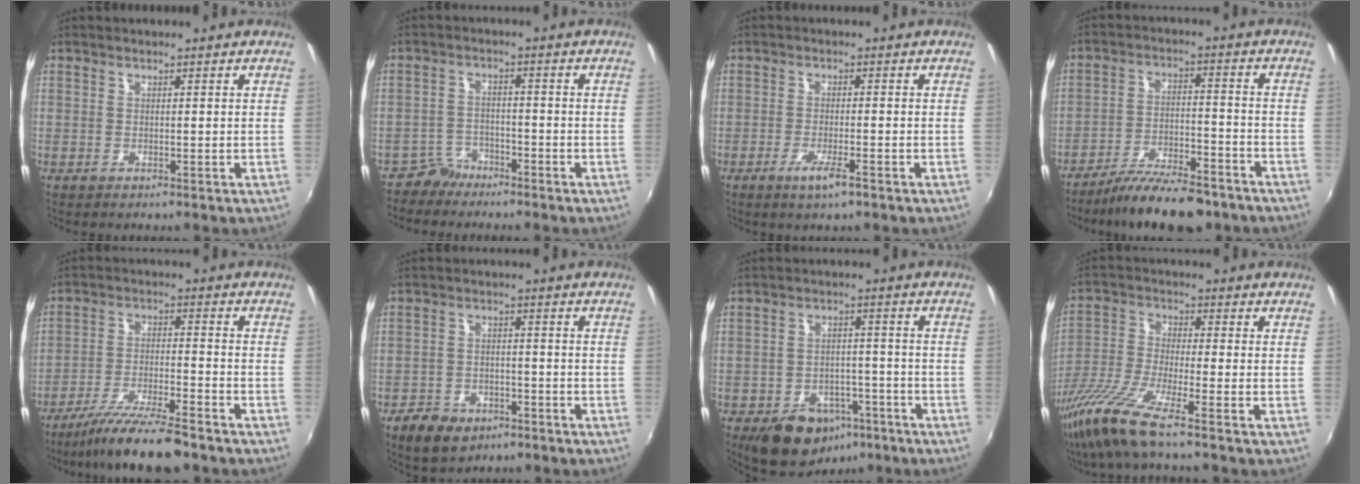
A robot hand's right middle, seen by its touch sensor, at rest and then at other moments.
{"total": 4.0, "force": [-3.4, 2.0, -0.2], "torque": [-0.001, 0.013, -0.064]}
{"total": 4.1, "force": [-2.5, 0.5, 3.3], "torque": [-0.069, -0.009, -0.047]}
{"total": 14.0, "force": [-11.6, 3.4, 7.0], "torque": [-0.138, -0.016, -0.184]}
{"total": 11.9, "force": [-10.0, 0.9, 6.4], "torque": [-0.134, -0.021, -0.172]}
{"total": 8.4, "force": [-5.5, 5.1, 3.7], "torque": [-0.103, 0.001, -0.082]}
{"total": 11.7, "force": [-7.5, 7.5, 4.9], "torque": [-0.103, 0.018, -0.089]}
{"total": 10.8, "force": [-7.8, 0.0, 7.5], "torque": [-0.158, -0.029, -0.153]}